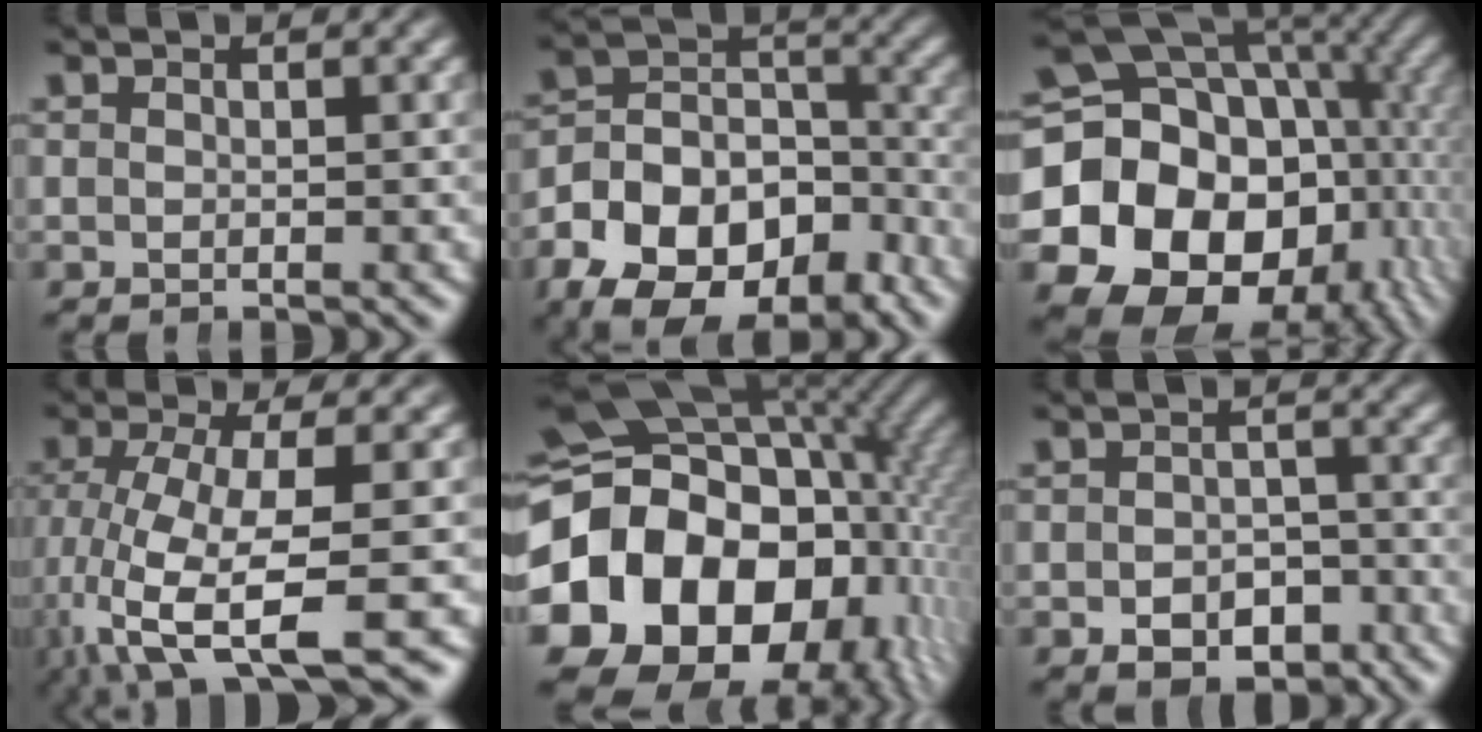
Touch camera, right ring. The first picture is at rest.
{"total": 14.3, "force": [-5.3, 10.4, 8.2], "torque": [-0.143, -0.035, -0.078]}
{"total": 28.1, "force": [-4.2, 22.9, 15.8], "torque": [-0.334, -0.091, -0.056]}
{"total": 8.8, "force": [-4.6, 3.5, 6.5], "torque": [-0.157, -0.065, -0.038]}
{"total": 29.9, "force": [-3.1, 22.8, 19.0], "torque": [-0.368, -0.078, -0.041]}
{"total": 4.4, "force": [-3.2, 2.6, 1.4], "torque": [-0.003, -0.020, -0.046]}